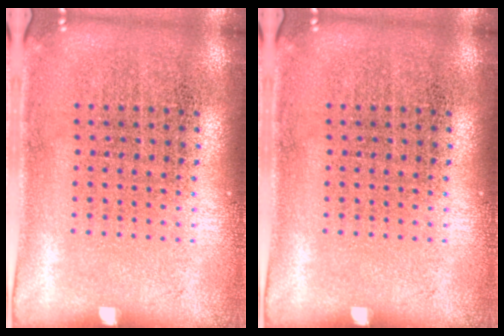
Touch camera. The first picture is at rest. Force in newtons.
{"total": 0.0}